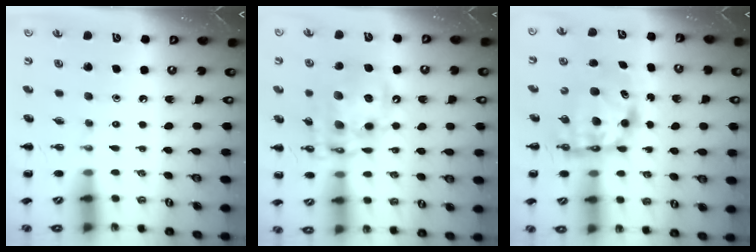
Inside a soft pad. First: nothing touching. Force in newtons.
{"total": 16.2, "press": 15.8, "slide": 3.4}
{"total": 7.1, "press": 7.0, "slide": 1.4}